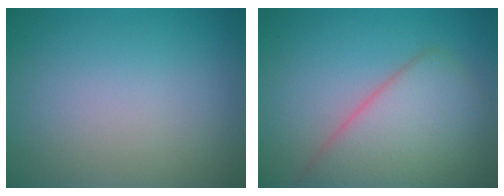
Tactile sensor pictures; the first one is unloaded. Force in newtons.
{"total": 6.4, "press": 6.4, "slide": 0.4}